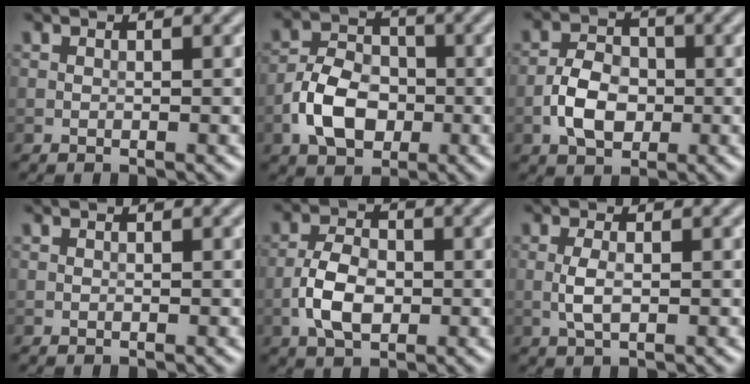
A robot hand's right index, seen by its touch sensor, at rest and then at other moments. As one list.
[{"total": 5.5, "force": [-2.0, 3.8, 3.5], "torque": [-0.063, 0.004, -0.041]}, {"total": 4.3, "force": [-1.3, 2.9, 3.0], "torque": [-0.054, 0.005, -0.027]}, {"total": 0.0}, {"total": 4.4, "force": [-1.2, 2.6, 3.4], "torque": [-0.066, 0.003, -0.028]}, {"total": 2.0, "force": [-0.3, 0.7, 1.9], "torque": [-0.042, 0.001, -0.008]}]